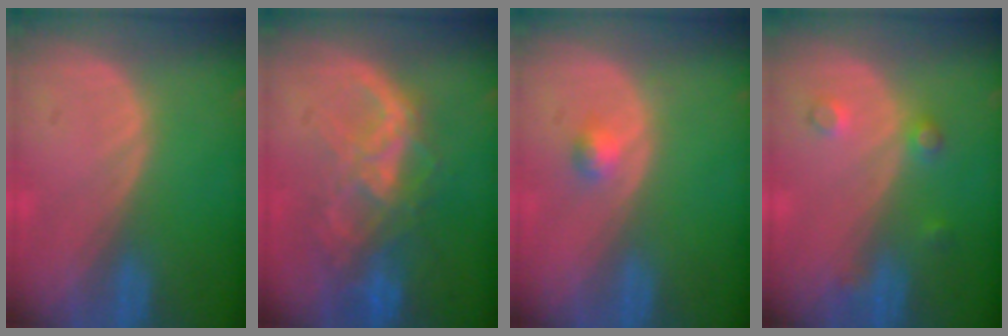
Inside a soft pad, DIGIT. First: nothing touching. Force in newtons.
{"total": 8.9, "press": 7.5, "slide": 4.7}
{"total": 1.8, "press": 1.6, "slide": 0.9}
{"total": 2.6, "press": 2.6, "slide": 0.3}